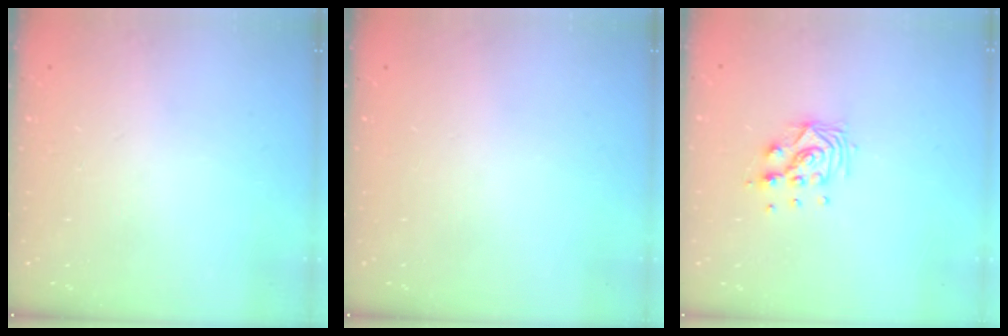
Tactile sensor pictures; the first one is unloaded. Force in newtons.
{"total": 0.0}
{"total": 8.8, "press": 8.7, "slide": 0.9}